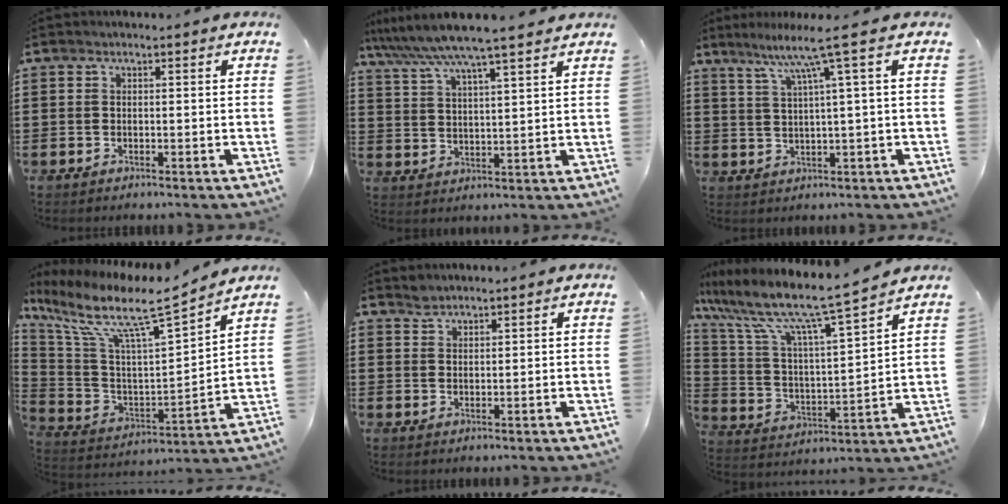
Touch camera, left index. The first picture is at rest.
{"total": 6.8, "force": [5.9, -0.4, 3.3], "torque": [-0.087, -0.032, 0.100]}
{"total": 6.8, "force": [3.3, -0.8, 5.9], "torque": [-0.124, -0.012, 0.051]}
{"total": 9.8, "force": [7.2, 1.0, 6.6], "torque": [-0.155, -0.057, 0.112]}
{"total": 1.6, "force": [1.6, 0.4, 0.1], "torque": [-0.005, -0.001, 0.031]}
{"total": 10.5, "force": [8.6, 0.7, 6.0], "torque": [-0.152, -0.060, 0.138]}